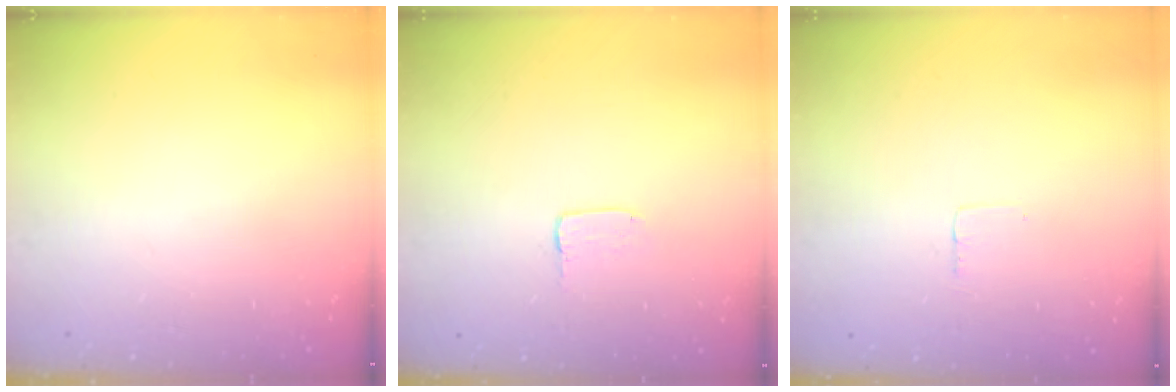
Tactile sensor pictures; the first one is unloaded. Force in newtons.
{"total": 1.7, "press": 1.6, "slide": 0.1}
{"total": 1.9, "press": 1.9, "slide": 0.1}